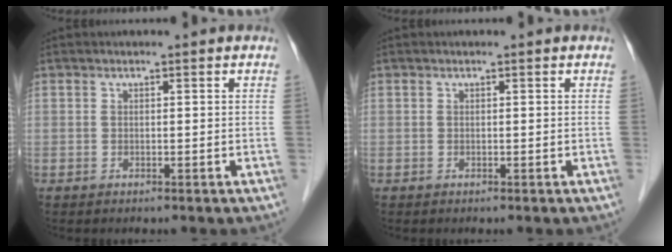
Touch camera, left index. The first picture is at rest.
{"total": 0.0}